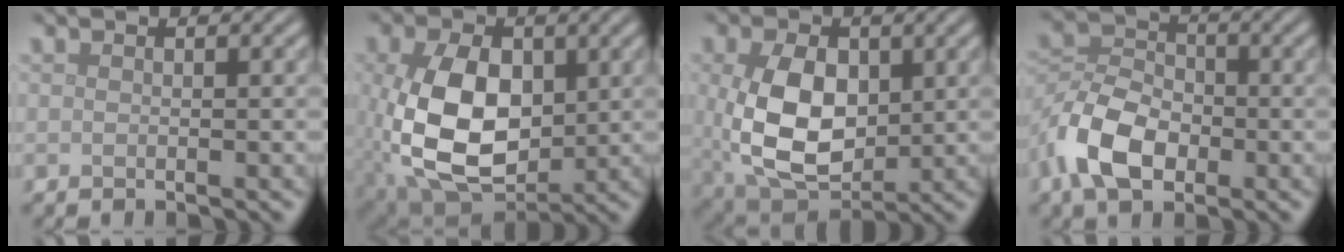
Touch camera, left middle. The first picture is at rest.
{"total": 11.9, "force": [-0.3, 7.7, 9.1], "torque": [-0.201, -0.016, 0.005]}
{"total": 9.6, "force": [0.3, 6.4, 7.2], "torque": [-0.165, -0.020, 0.021]}
{"total": 7.2, "force": [-3.3, 4.5, 4.6], "torque": [-0.097, 0.003, -0.073]}